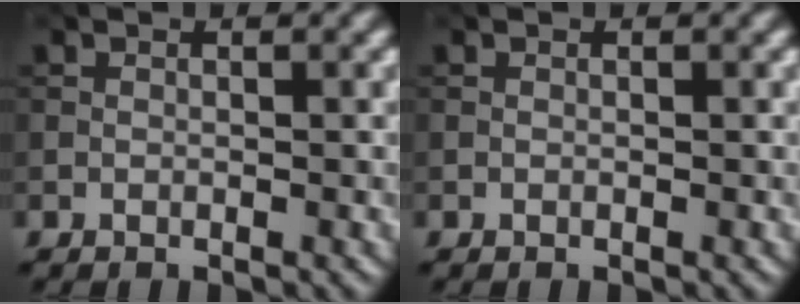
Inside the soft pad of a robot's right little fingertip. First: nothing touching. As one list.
[{"total": 0.0}]